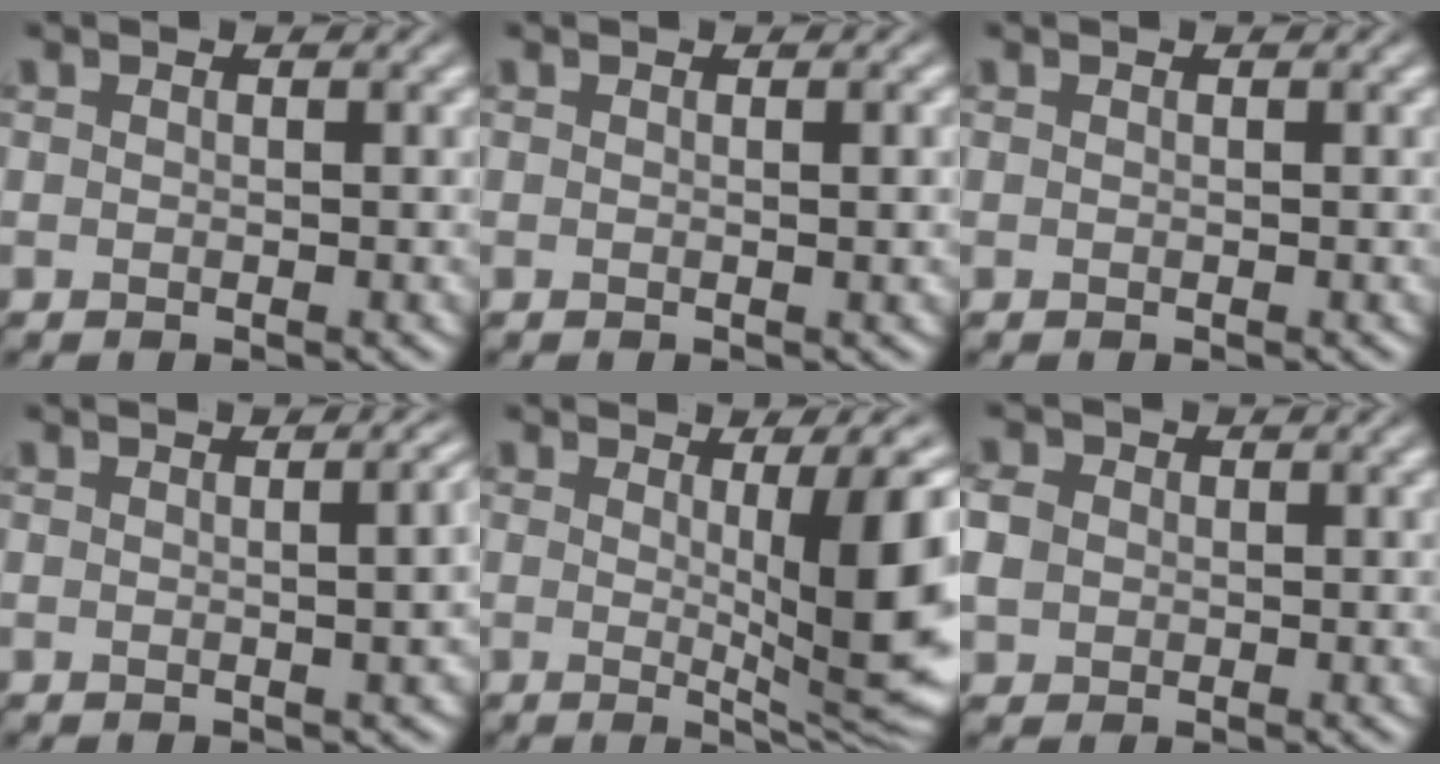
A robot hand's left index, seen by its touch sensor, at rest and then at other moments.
{"total": 1.1, "force": [0.1, 0.2, 1.0], "torque": [-0.010, 0.002, -0.001]}
{"total": 0.0}
{"total": 4.7, "force": [0.3, 2.1, 4.2], "torque": [-0.012, 0.016, 0.002]}
{"total": 10.0, "force": [0.7, 2.2, 9.7], "torque": [-0.122, -0.010, 0.016]}
{"total": 2.5, "force": [0.0, 2.2, 1.2], "torque": [-0.029, 0.004, -0.004]}